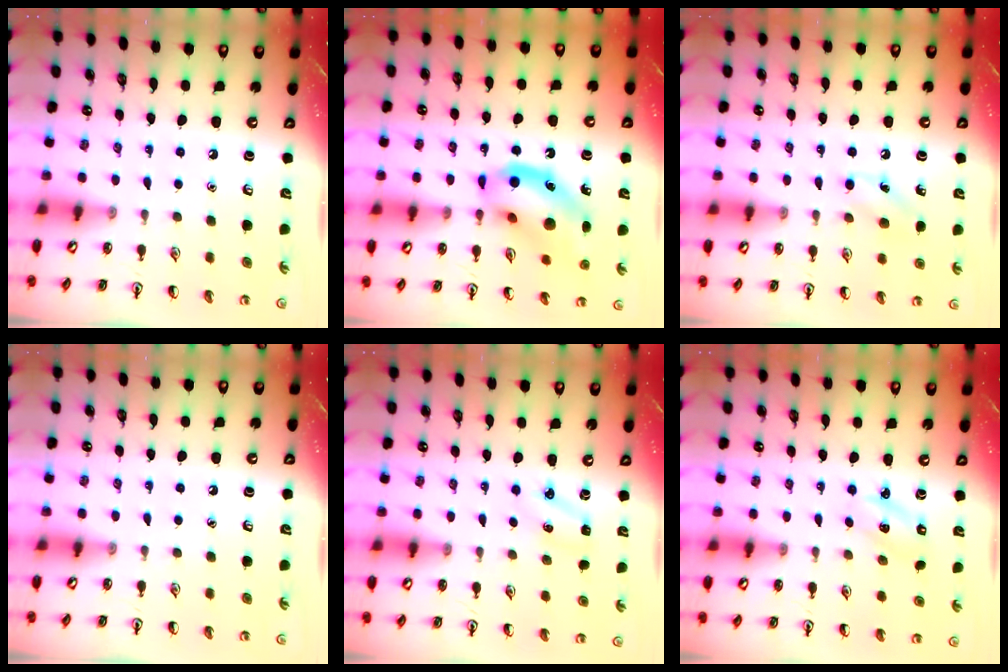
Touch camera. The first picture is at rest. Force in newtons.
{"total": 14.8, "press": 14.6, "slide": 2.6}
{"total": 7.4, "press": 7.1, "slide": 2.0}
{"total": 0.0}
{"total": 3.2, "press": 3.0, "slide": 1.1}
{"total": 2.2, "press": 2.1, "slide": 0.7}